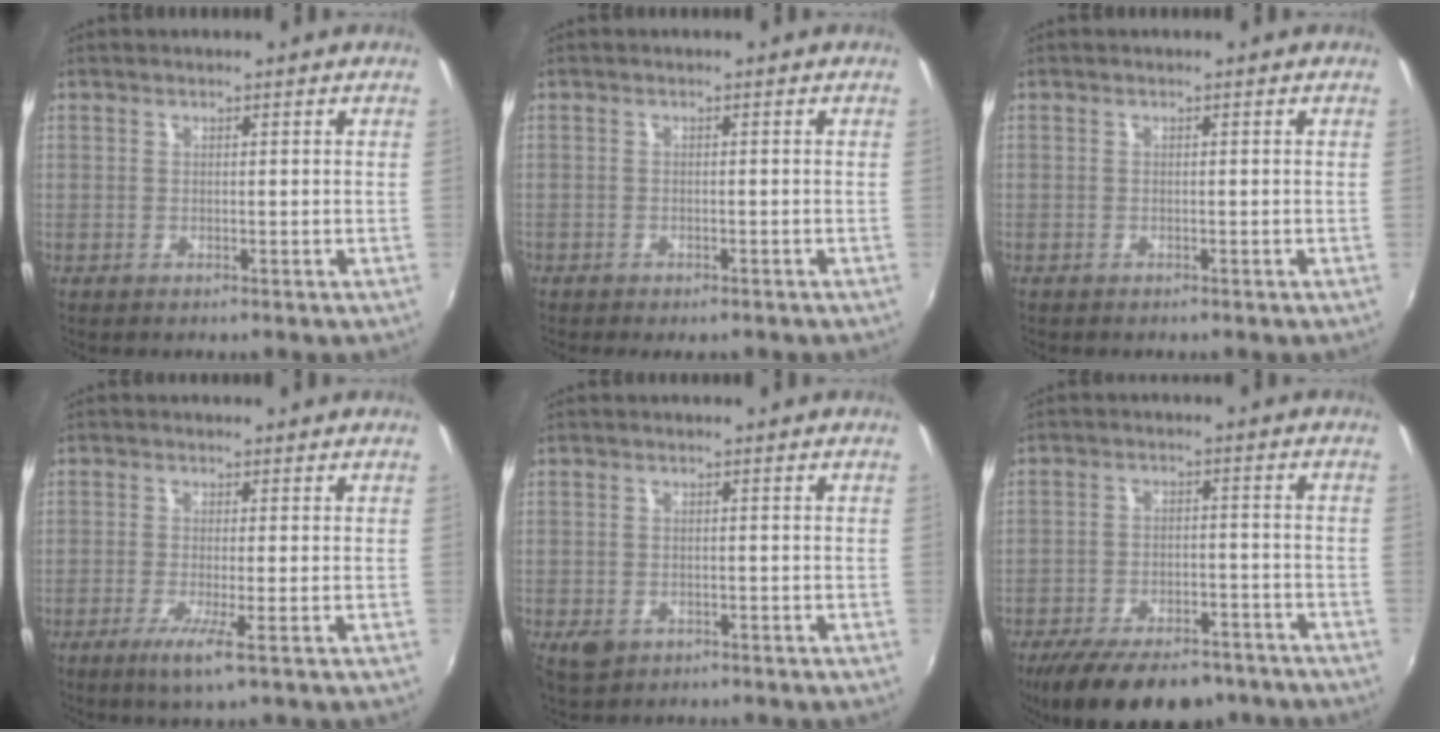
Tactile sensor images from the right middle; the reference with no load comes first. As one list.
[{"total": 2.3, "force": [-1.8, 1.1, 0.9], "torque": [-0.023, -0.010, -0.029]}, {"total": 0.6, "force": [-0.5, 0.3, -0.1], "torque": [-0.001, 0.001, -0.009]}, {"total": 4.2, "force": [-1.9, -0.4, 3.8], "torque": [-0.086, -0.015, -0.041]}, {"total": 3.4, "force": [-1.8, 2.4, 1.6], "torque": [-0.037, -0.006, -0.029]}, {"total": 17.6, "force": [-13.4, 7.1, 9.1], "torque": [-0.184, -0.024, -0.195]}]